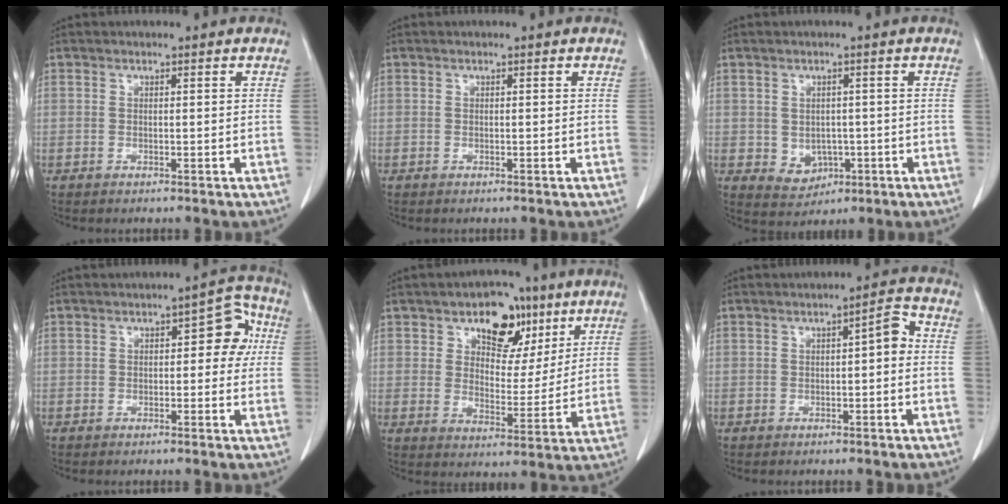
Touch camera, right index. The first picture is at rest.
{"total": 0.0}
{"total": 4.1, "force": [-0.7, 3.5, 2.1], "torque": [-0.026, 0.000, 0.004]}
{"total": 5.9, "force": [0.6, 3.0, 5.0], "torque": [-0.045, 0.030, 0.001]}
{"total": 10.3, "force": [5.8, 6.3, 5.7], "torque": [-0.075, 0.014, 0.091]}
{"total": 3.4, "force": [-0.1, 1.0, 3.2], "torque": [-0.044, 0.016, -0.003]}